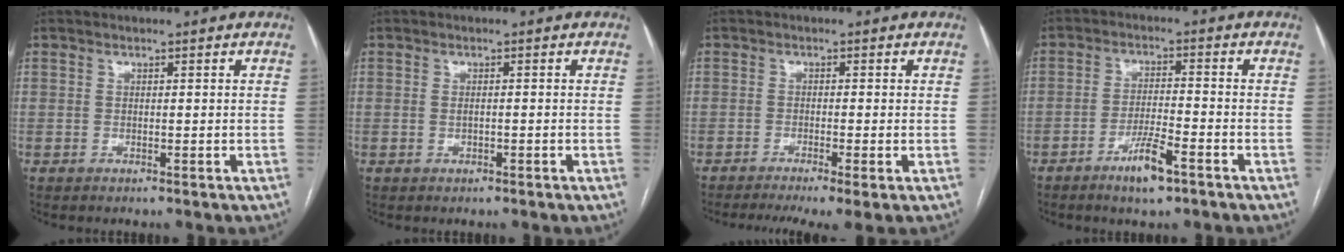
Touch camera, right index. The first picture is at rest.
{"total": 0.7, "force": [-0.1, 0.3, 0.6], "torque": [-0.016, -0.001, -0.001]}
{"total": 6.4, "force": [-4.2, 0.5, 4.8], "torque": [-0.078, -0.010, -0.070]}
{"total": 5.8, "force": [-3.6, 0.8, 4.5], "torque": [-0.088, -0.005, -0.063]}